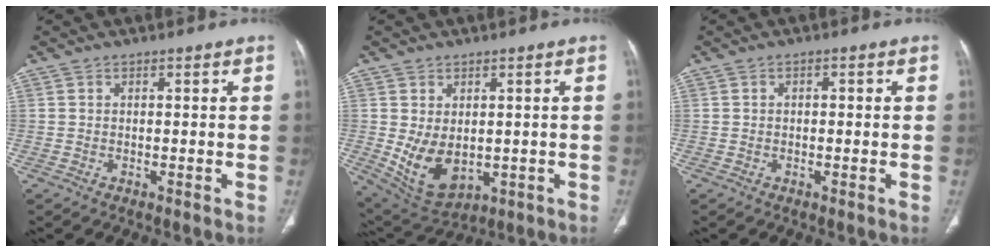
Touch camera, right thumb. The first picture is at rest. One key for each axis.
{"total": 9.6, "fx": -0.7, "fy": 6.4, "fz": 7.2, "tx": -0.113, "ty": -0.011, "tz": 0.017}
{"total": 0.9, "fx": 0.1, "fy": 0.5, "fz": 0.7, "tx": -0.010, "ty": 0.002, "tz": -0.001}